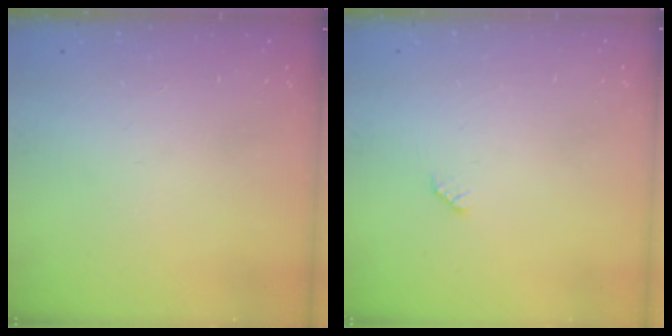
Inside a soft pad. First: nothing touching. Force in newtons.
{"total": 2.5, "press": 2.5, "slide": 0.4}